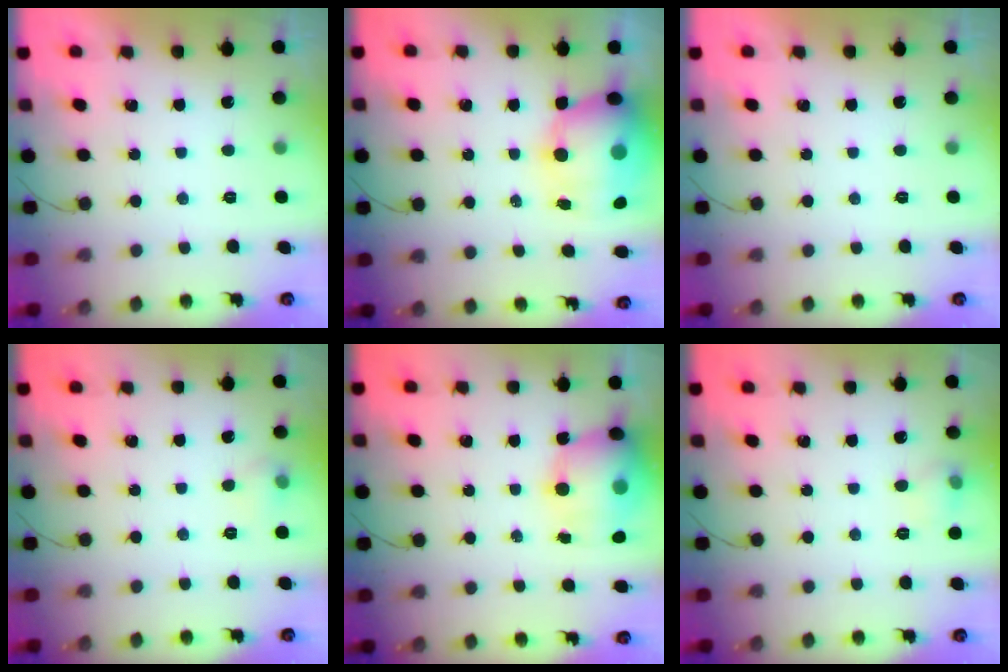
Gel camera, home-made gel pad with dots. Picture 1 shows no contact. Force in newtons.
{"total": 14.6, "press": 13.0, "slide": 6.8}
{"total": 0.0}
{"total": 5.2, "press": 4.9, "slide": 1.5}
{"total": 14.5, "press": 14.1, "slide": 3.3}
{"total": 5.9, "press": 5.6, "slide": 1.9}